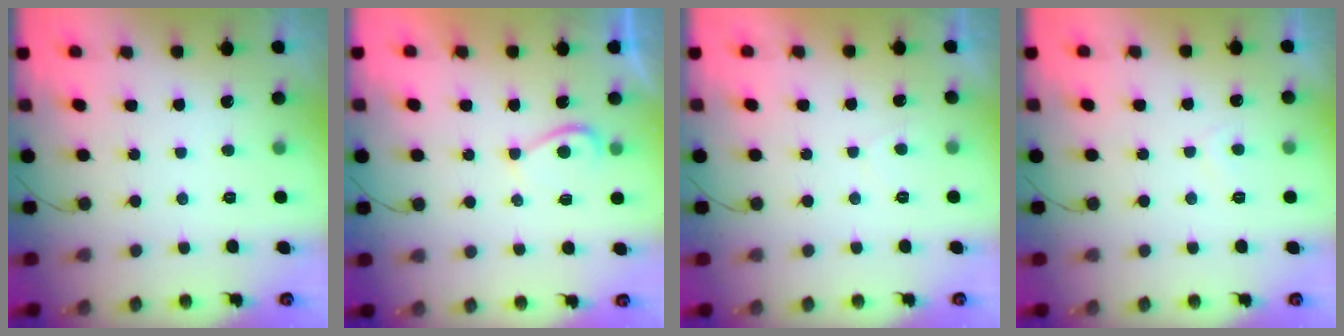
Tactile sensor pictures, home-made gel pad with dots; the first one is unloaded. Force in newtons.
{"total": 2.3, "press": 2.3, "slide": 0.5}
{"total": 1.0, "press": 0.8, "slide": 0.6}
{"total": 1.3, "press": 1.2, "slide": 0.4}